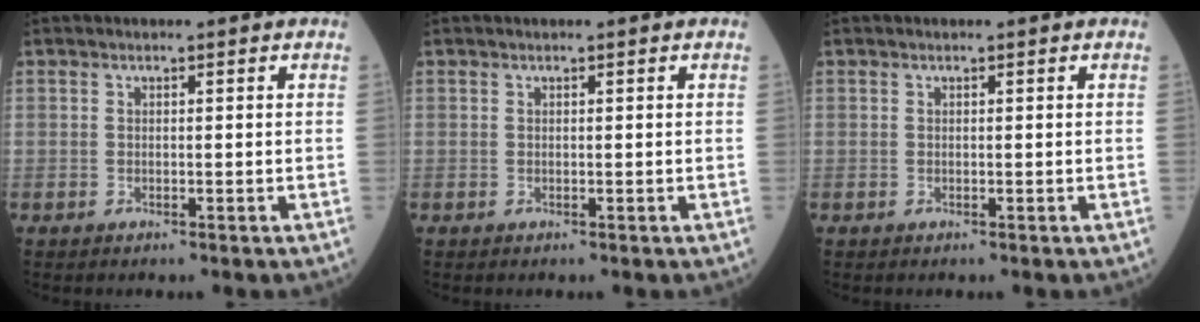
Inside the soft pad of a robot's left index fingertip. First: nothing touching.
{"total": 0.0}
{"total": 0.0}